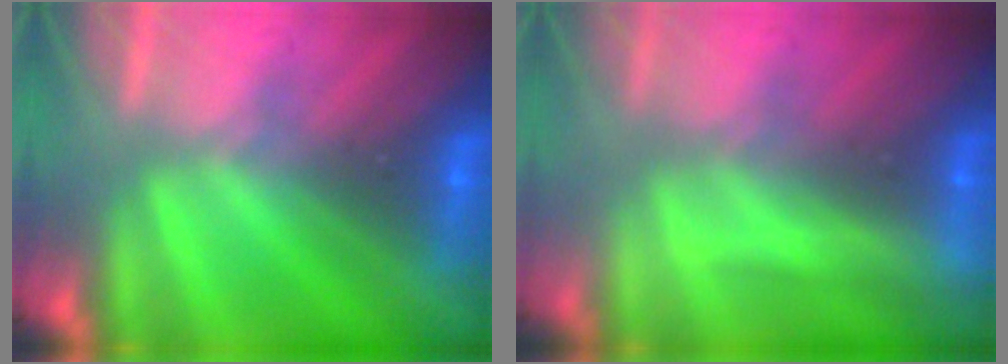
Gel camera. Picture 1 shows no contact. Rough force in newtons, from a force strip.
{"total": 2.2}